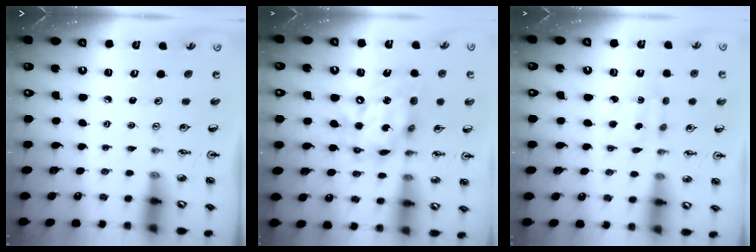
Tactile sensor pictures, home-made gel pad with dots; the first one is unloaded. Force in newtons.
{"total": 16.4, "press": 16.3, "slide": 1.6}
{"total": 2.2, "press": 2.1, "slide": 0.6}